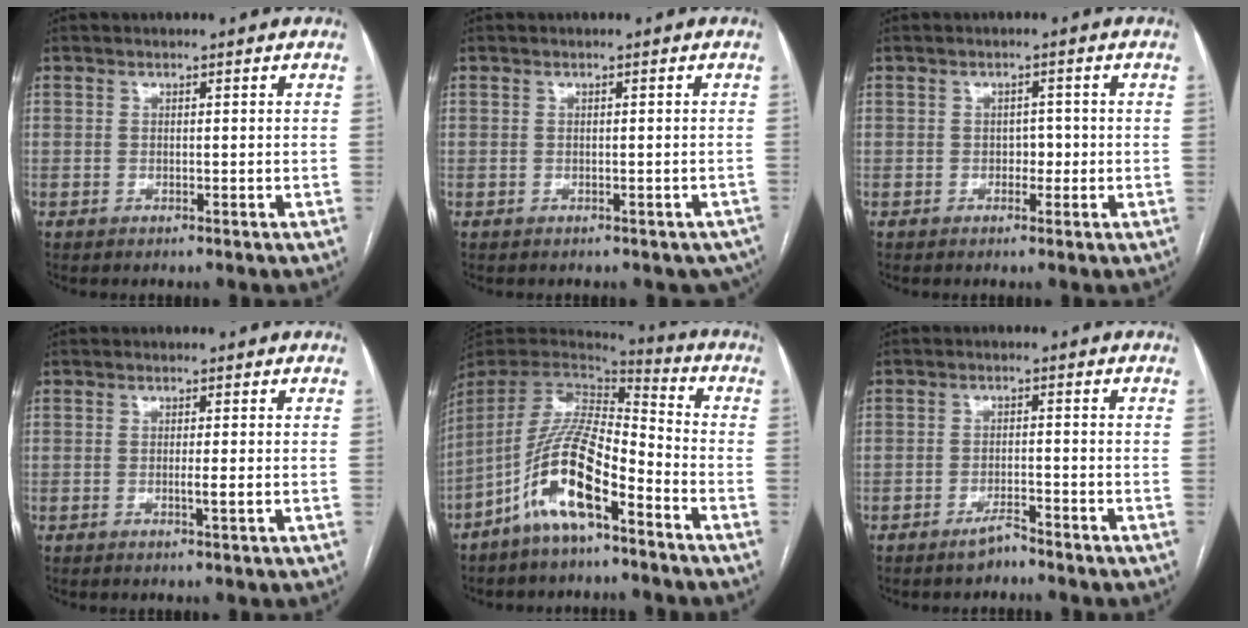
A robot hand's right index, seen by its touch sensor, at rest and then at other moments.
{"total": 5.3, "force": [-3.8, 3.3, 1.6], "torque": [0.002, 0.005, -0.041]}
{"total": 1.8, "force": [-0.4, 1.2, 1.3], "torque": [-0.011, 0.005, -0.006]}
{"total": 1.7, "force": [-0.3, -0.2, 1.6], "torque": [-0.029, -0.004, -0.004]}
{"total": 14.7, "force": [-7.9, 3.5, 11.9], "torque": [-0.241, -0.001, -0.145]}
{"total": 2.7, "force": [-2.3, 0.4, 1.3], "torque": [-0.024, -0.001, -0.040]}